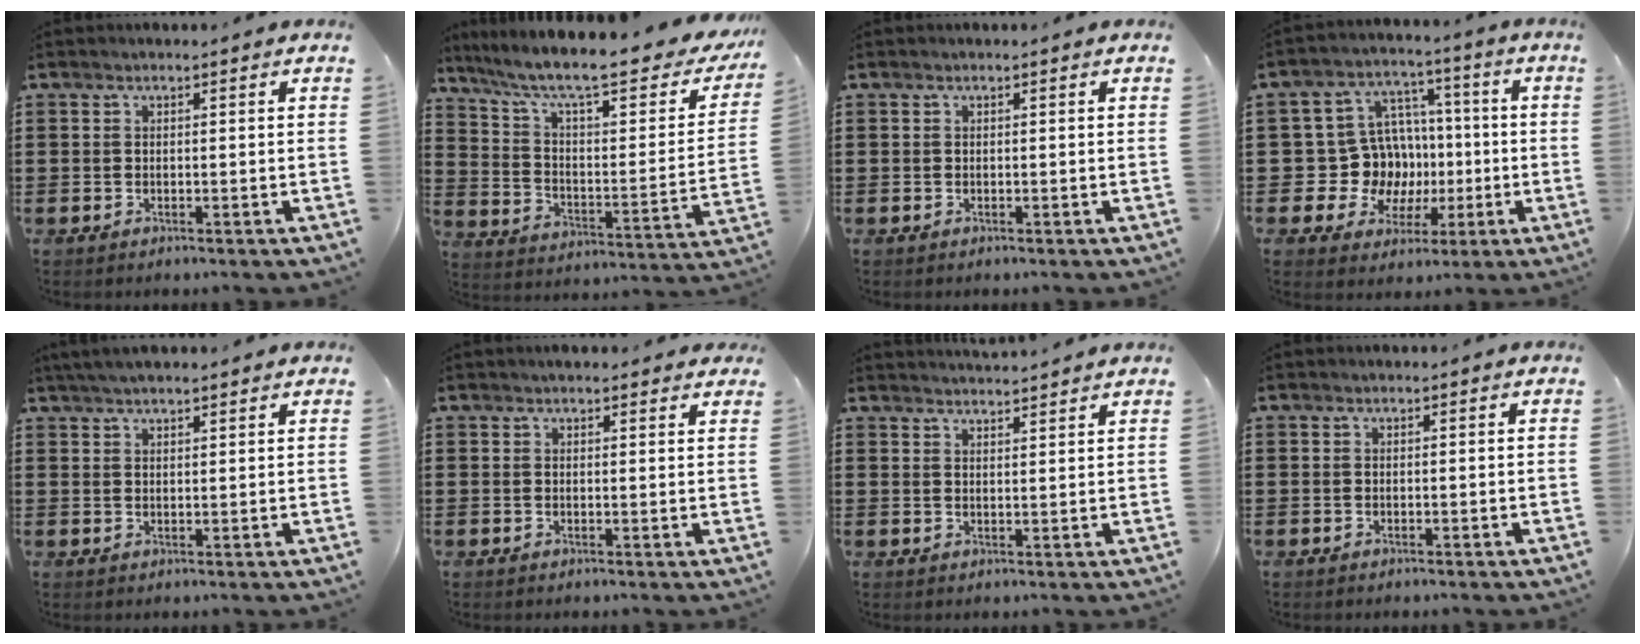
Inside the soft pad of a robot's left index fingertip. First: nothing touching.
{"total": 10.5, "force": [7.5, 1.7, 7.1], "torque": [-0.146, -0.053, 0.119]}
{"total": 0.0}
{"total": 11.4, "force": [-0.4, 10.9, 3.3], "torque": [-0.105, -0.004, 0.005]}
{"total": 2.7, "force": [2.4, 0.3, 1.2], "torque": [-0.029, 0.002, 0.046]}
{"total": 1.6, "force": [1.5, 0.3, 0.4], "torque": [-0.010, 0.005, 0.030]}
{"total": 2.6, "force": [2.5, -0.3, 0.0], "torque": [-0.007, -0.007, 0.049]}
{"total": 0.0}